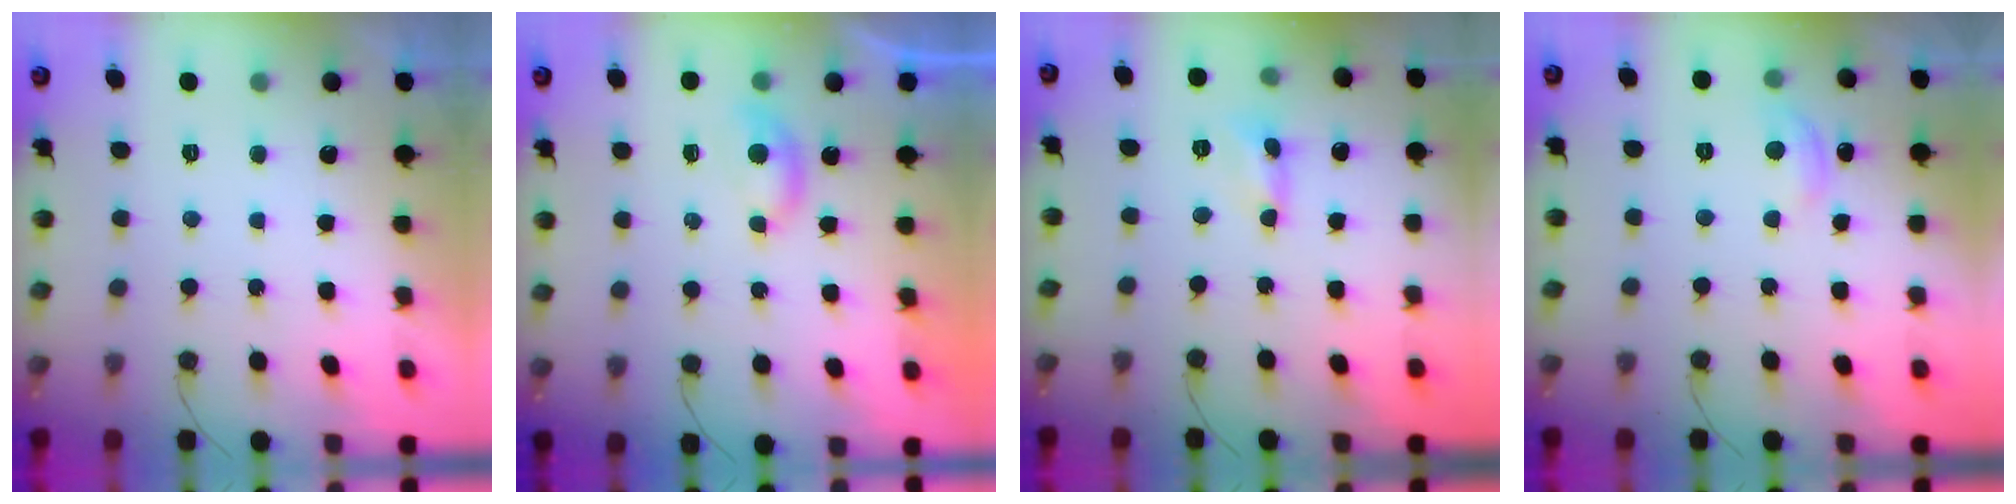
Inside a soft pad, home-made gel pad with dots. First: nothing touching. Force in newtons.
{"total": 3.8, "press": 3.8, "slide": 0.6}
{"total": 0.6, "press": 0.6, "slide": 0.0}
{"total": 5.0, "press": 5.0, "slide": 0.2}